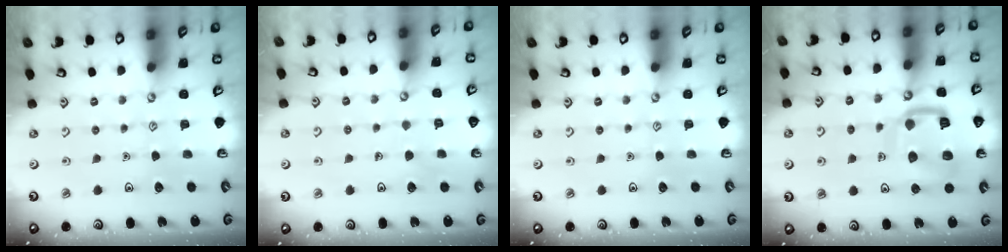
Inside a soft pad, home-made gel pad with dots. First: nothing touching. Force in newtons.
{"total": 3.9, "press": 3.9, "slide": 0.2}
{"total": 0.0}
{"total": 14.1, "press": 14.0, "slide": 1.7}